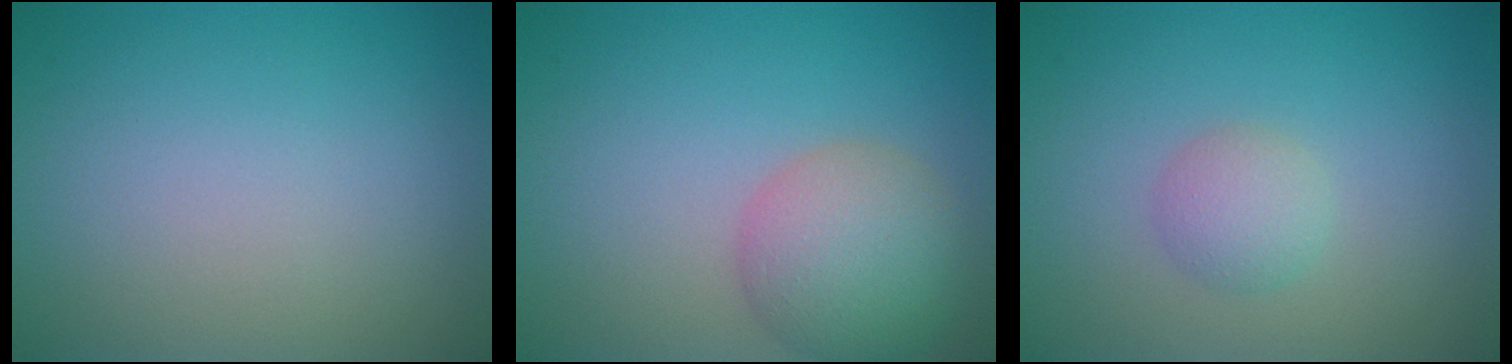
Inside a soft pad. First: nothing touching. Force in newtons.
{"total": 5.6, "press": 5.6, "slide": 0.3}
{"total": 2.0, "press": 2.0, "slide": 0.0}